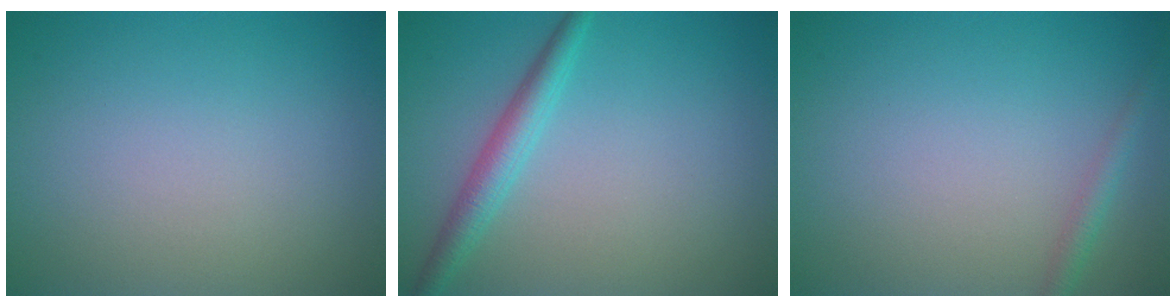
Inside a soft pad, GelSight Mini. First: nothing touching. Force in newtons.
{"total": 2.7, "press": 2.7, "slide": 0.1}
{"total": 1.4, "press": 1.4, "slide": 0.1}